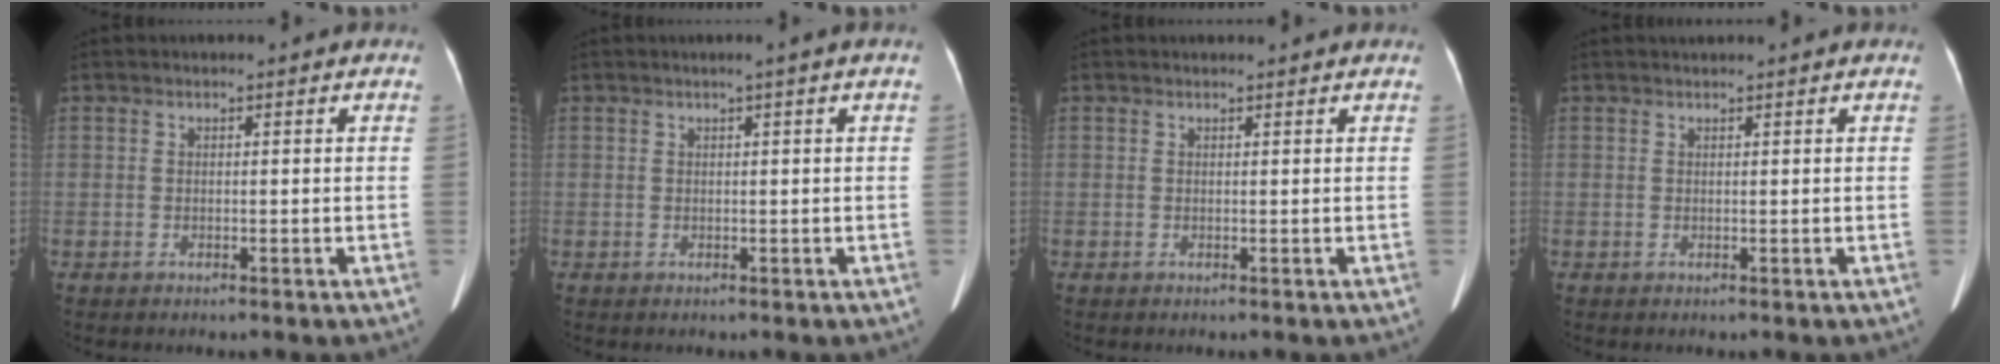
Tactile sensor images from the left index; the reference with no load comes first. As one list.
[{"total": 0.9, "force": [0.3, -0.4, 0.8], "torque": [-0.016, -0.001, 0.012]}, {"total": 1.7, "force": [1.6, 0.1, 0.4], "torque": [-0.008, 0.012, 0.021]}, {"total": 1.5, "force": [1.4, -0.3, 0.5], "torque": [-0.006, 0.019, 0.030]}]